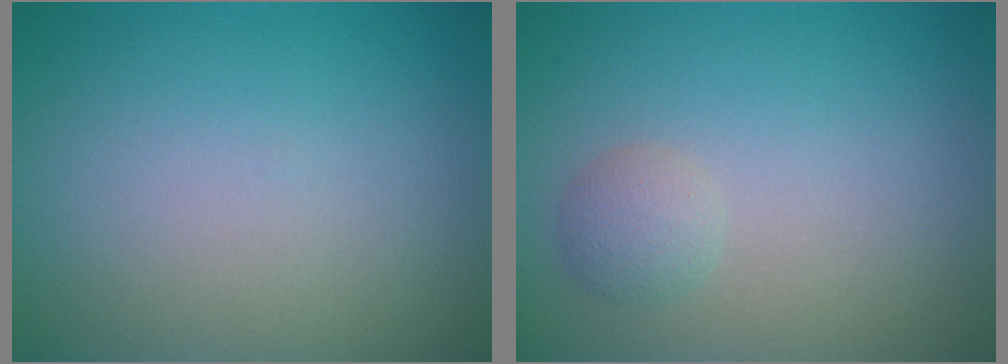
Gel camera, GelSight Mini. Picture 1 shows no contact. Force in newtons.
{"total": 1.5, "press": 1.5, "slide": 0.0}